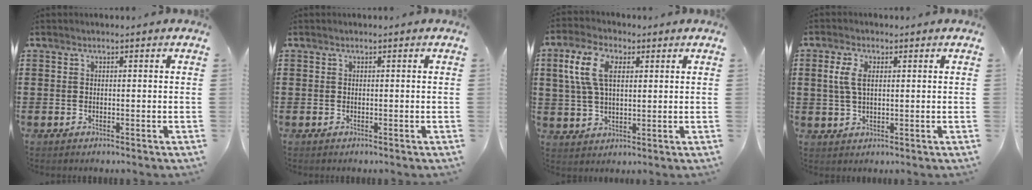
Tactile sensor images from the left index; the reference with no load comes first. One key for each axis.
{"total": 0.0}
{"total": 8.5, "fx": 2.9, "fy": 4.6, "fz": 6.5, "tx": -0.156, "ty": 0.012, "tz": 0.047}
{"total": 4.3, "fx": 1.0, "fy": 2.2, "fz": 3.6, "tx": -0.092, "ty": 0.005, "tz": 0.010}